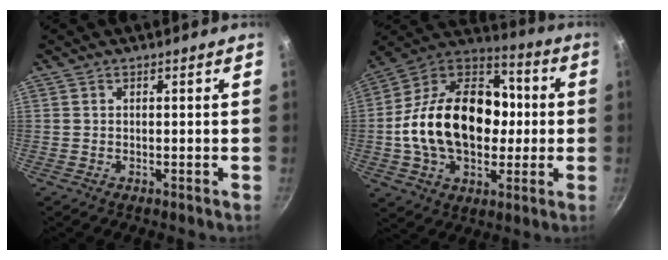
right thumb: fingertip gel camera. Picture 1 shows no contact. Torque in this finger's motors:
{"motor_torque": [2.54, 2.47, 1.68, -1.10, 0.25]}